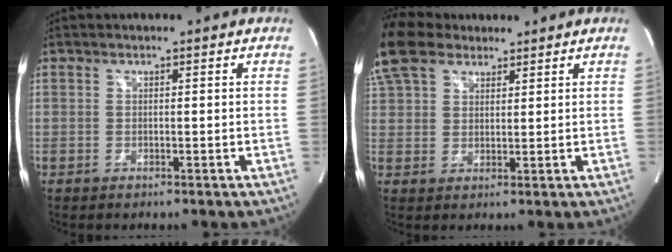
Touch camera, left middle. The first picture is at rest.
{"total": 10.6, "force": [8.5, 4.7, 4.2], "torque": [-0.121, 0.033, 0.169]}